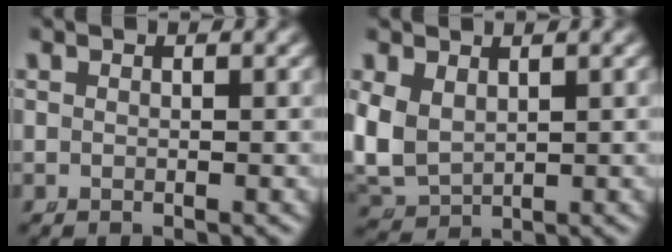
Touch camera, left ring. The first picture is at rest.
{"total": 6.5, "force": [0.1, 5.8, 2.9], "torque": [-0.115, -0.034, 0.020]}